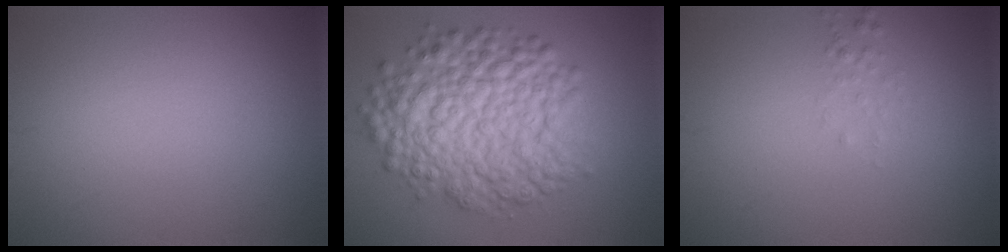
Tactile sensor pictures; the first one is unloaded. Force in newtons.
{"total": 9.5, "press": 9.5, "slide": 0.3}
{"total": 0.7, "press": 0.7, "slide": 0.1}